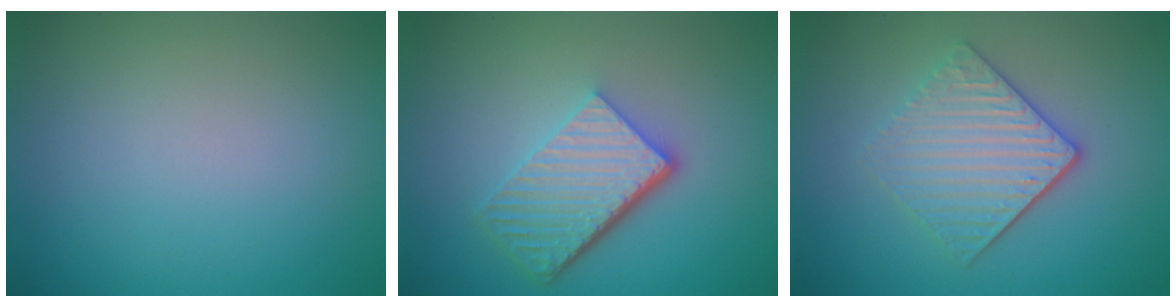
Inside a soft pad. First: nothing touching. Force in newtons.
{"total": 5.9, "press": 4.0, "slide": 4.3}
{"total": 4.0, "press": 3.3, "slide": 2.3}